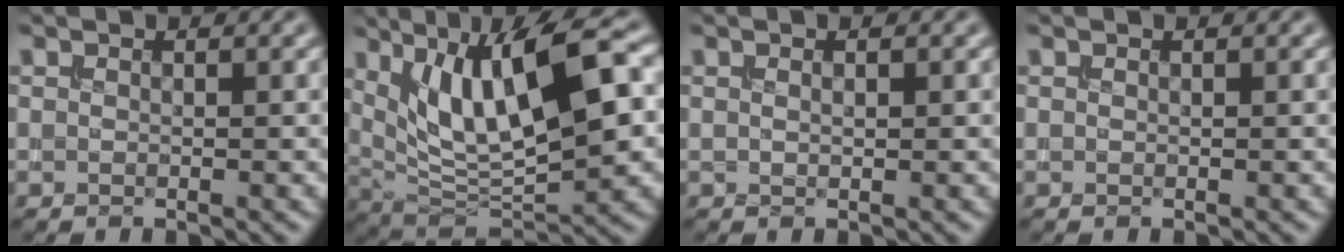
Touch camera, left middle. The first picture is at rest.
{"total": 11.9, "force": [3.3, 3.8, 10.7], "torque": [-0.175, 0.006, 0.060]}
{"total": 0.8, "force": [0.3, 0.1, 0.7], "torque": [-0.012, 0.000, 0.006]}
{"total": 0.0}